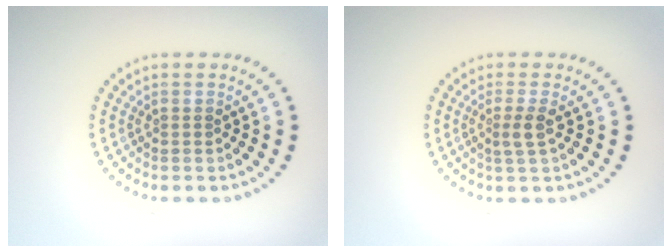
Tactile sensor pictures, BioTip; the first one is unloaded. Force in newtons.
{"total": 1.7, "press": 1.3, "slide": 1.1}